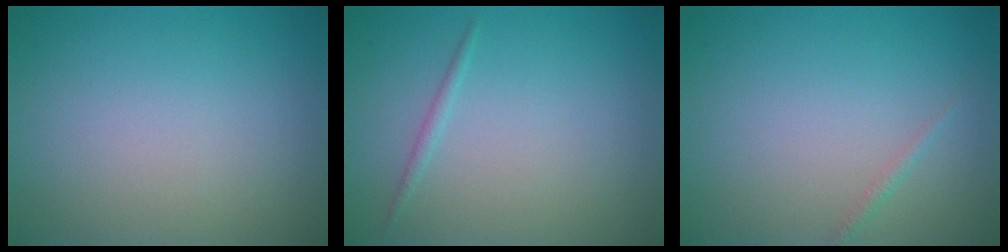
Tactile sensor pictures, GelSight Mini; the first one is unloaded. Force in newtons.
{"total": 0.7, "press": 0.7, "slide": 0.1}
{"total": 0.6, "press": 0.6, "slide": 0.0}